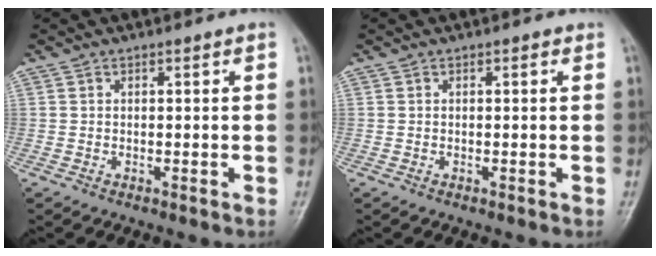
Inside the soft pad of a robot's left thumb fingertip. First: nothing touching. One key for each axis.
{"total": 0.0}